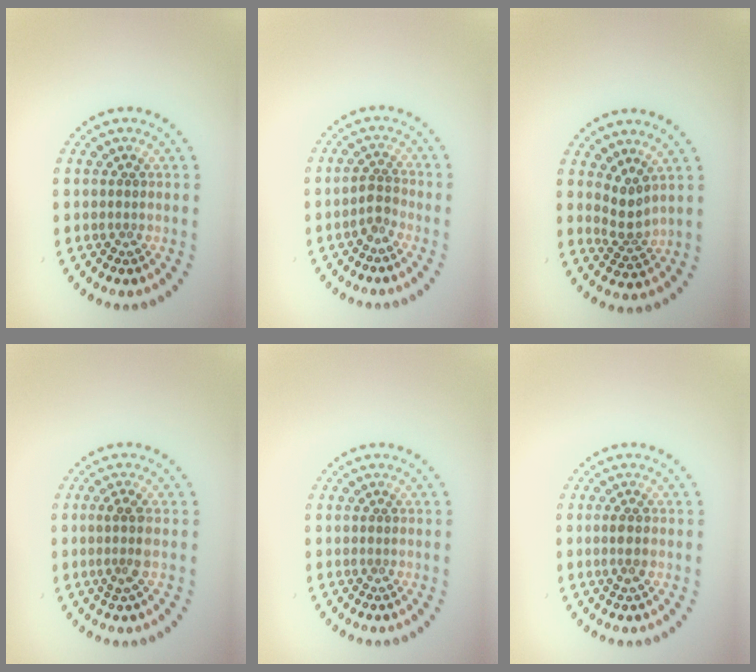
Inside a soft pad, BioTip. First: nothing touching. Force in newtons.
{"total": 1.7, "press": 1.2, "slide": 1.2}
{"total": 2.2, "press": 1.4, "slide": 1.7}
{"total": 1.9, "press": 1.5, "slide": 1.1}
{"total": 0.0}
{"total": 1.1, "press": 1.1, "slide": 0.3}